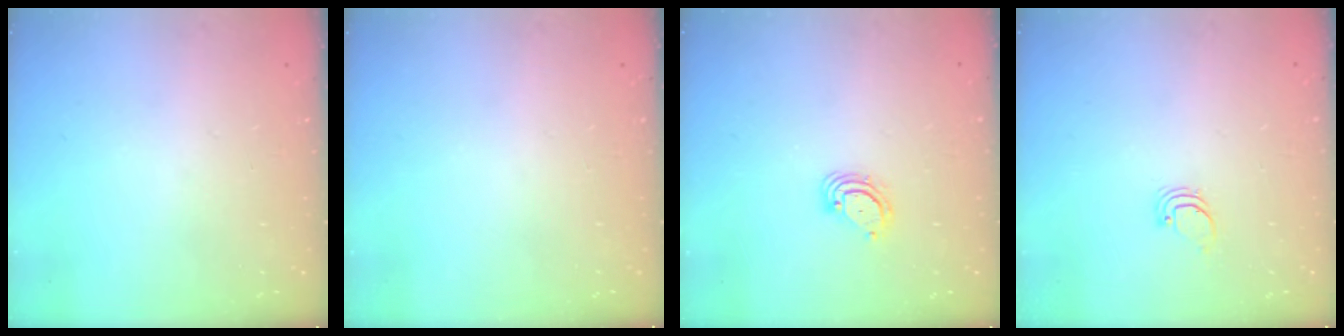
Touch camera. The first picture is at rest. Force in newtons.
{"total": 0.0}
{"total": 3.9, "press": 3.9, "slide": 0.4}
{"total": 0.9, "press": 0.9, "slide": 0.0}